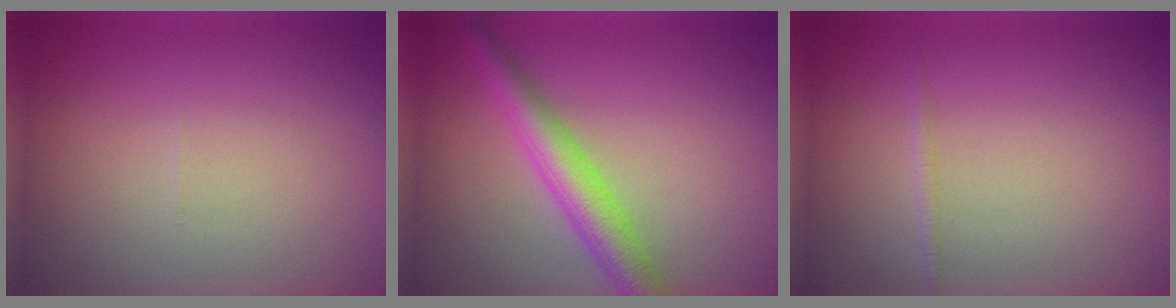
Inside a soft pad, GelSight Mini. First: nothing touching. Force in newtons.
{"total": 4.6, "press": 4.6, "slide": 0.1}
{"total": 0.7, "press": 0.7, "slide": 0.1}